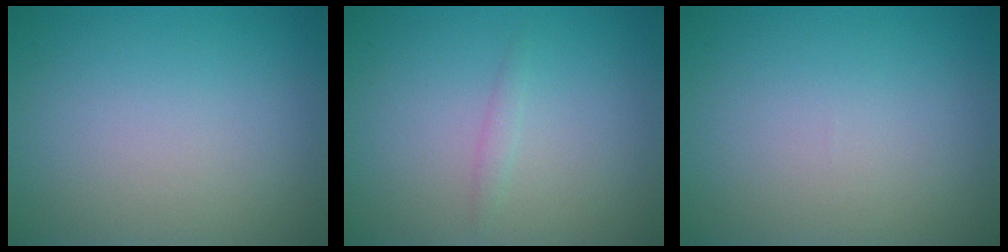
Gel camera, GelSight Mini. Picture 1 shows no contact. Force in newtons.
{"total": 0.7, "press": 0.7, "slide": 0.0}
{"total": 0.0}